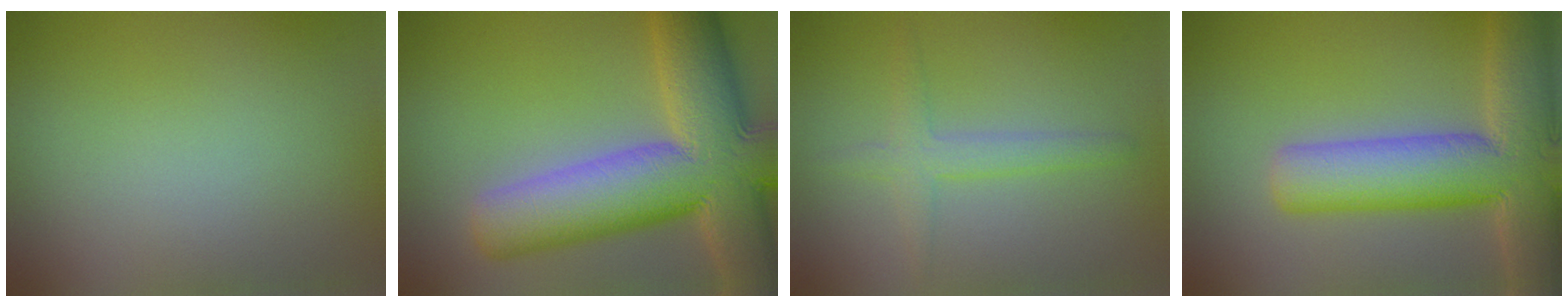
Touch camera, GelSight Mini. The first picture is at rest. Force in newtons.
{"total": 14.1, "press": 14.1, "slide": 0.9}
{"total": 2.3, "press": 2.3, "slide": 0.1}
{"total": 11.0, "press": 10.9, "slide": 0.7}